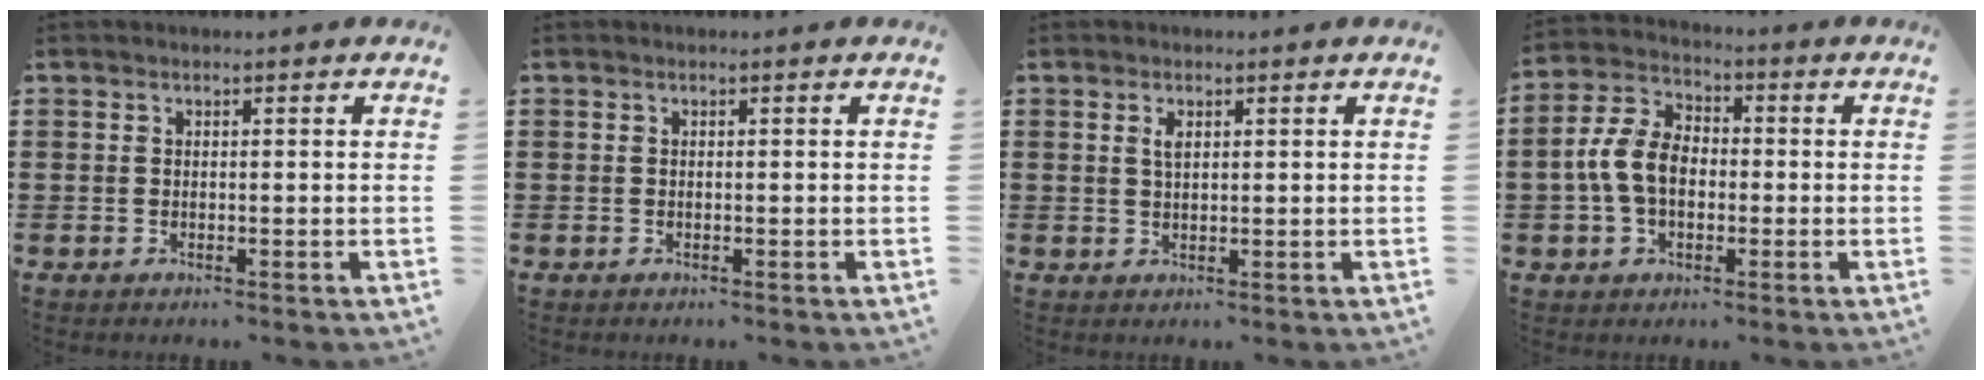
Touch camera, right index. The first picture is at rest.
{"total": 0.0}
{"total": 1.7, "force": [0.7, 0.7, 1.4], "torque": [-0.031, 0.004, 0.011]}
{"total": 7.8, "force": [-0.9, 5.1, 5.8], "torque": [-0.150, 0.001, -0.026]}